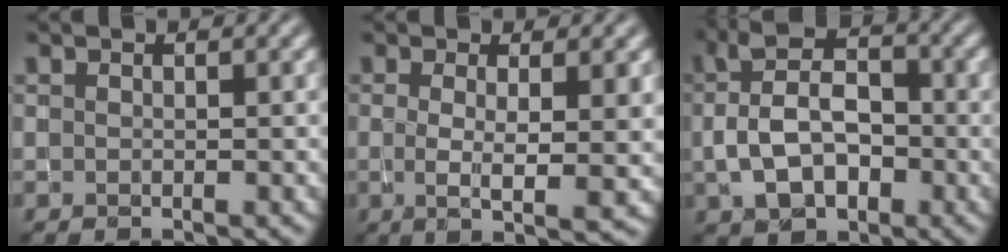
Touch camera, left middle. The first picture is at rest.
{"total": 4.6, "force": [0.1, 1.0, 4.4], "torque": [-0.071, -0.007, 0.002]}
{"total": 6.2, "force": [-0.6, 4.2, 4.5], "torque": [-0.081, 0.014, -0.017]}